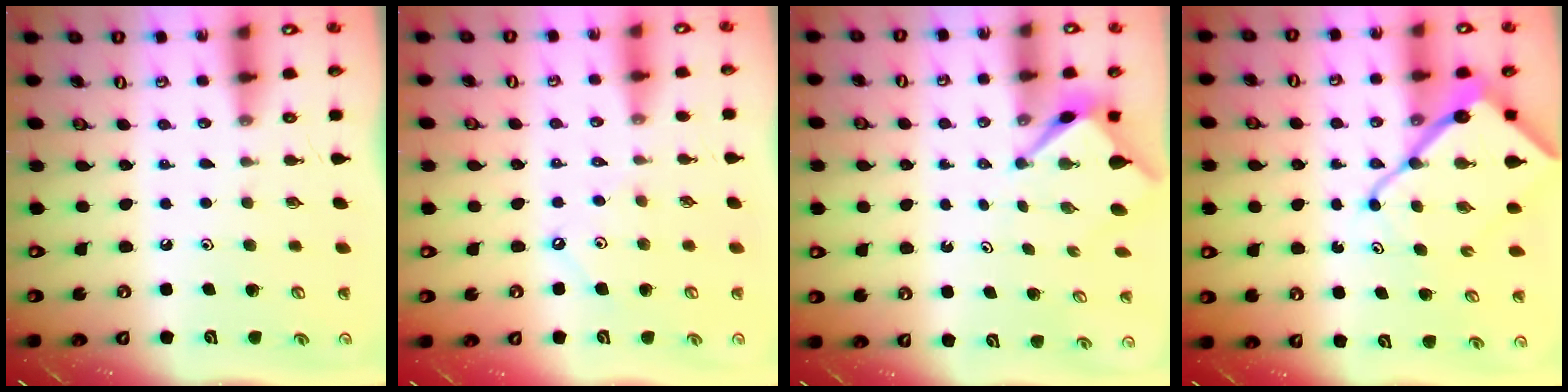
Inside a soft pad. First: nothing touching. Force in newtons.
{"total": 2.9, "press": 2.8, "slide": 0.5}
{"total": 3.1, "press": 3.1, "slide": 0.3}
{"total": 14.0, "press": 14.0, "slide": 1.3}